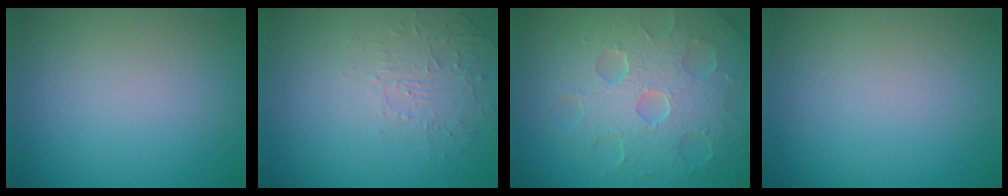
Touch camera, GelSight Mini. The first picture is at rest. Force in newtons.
{"total": 1.9, "press": 0.8, "slide": 1.7}
{"total": 8.8, "press": 6.3, "slide": 6.1}
{"total": 0.0}